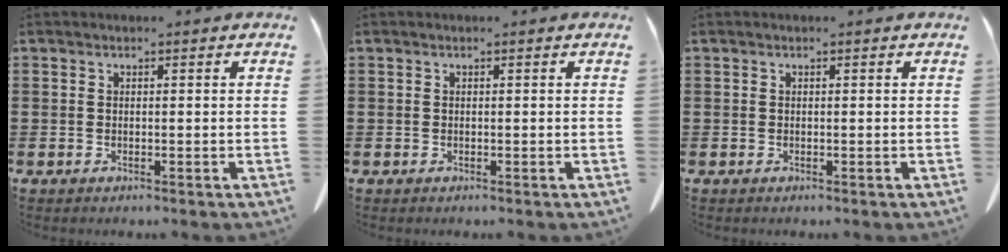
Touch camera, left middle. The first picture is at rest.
{"total": 0.0}
{"total": 0.0}